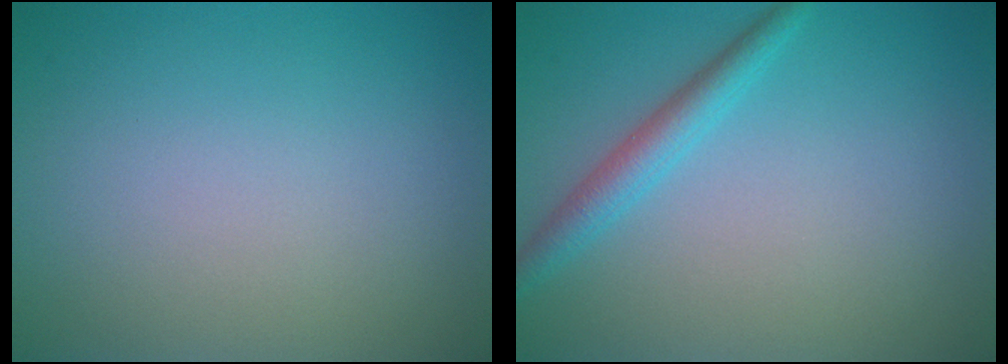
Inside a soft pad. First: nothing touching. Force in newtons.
{"total": 2.4, "press": 2.4, "slide": 0.1}